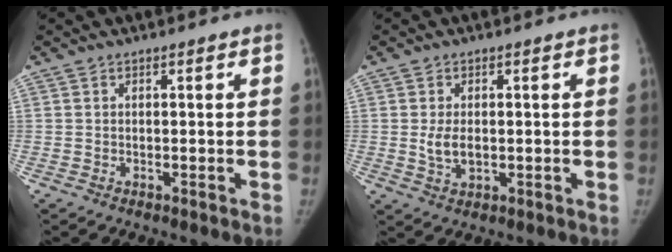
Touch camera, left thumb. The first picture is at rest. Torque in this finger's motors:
{"motor_torque": [0.18, 0.30, 0.73, -0.02, -0.05]}